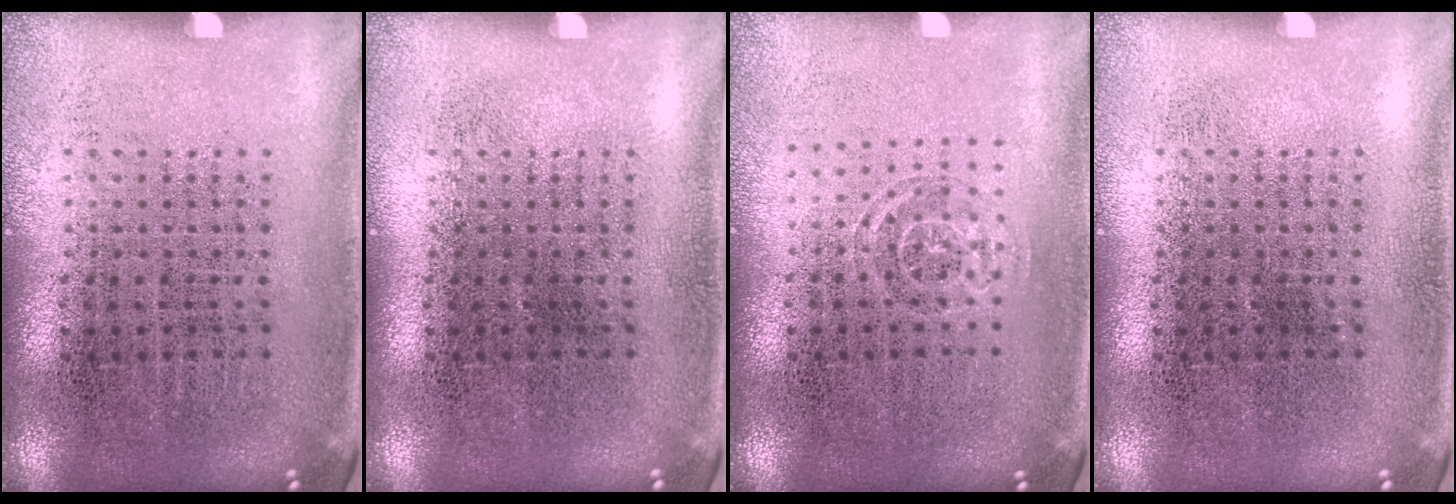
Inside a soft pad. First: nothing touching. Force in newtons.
{"total": 0.0}
{"total": 0.9, "press": 0.6, "slide": 0.6}
{"total": 0.0}